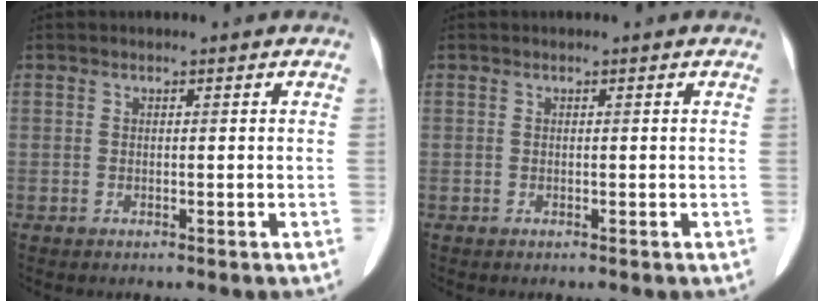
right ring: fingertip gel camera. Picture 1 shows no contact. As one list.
[{"total": 0.0}]